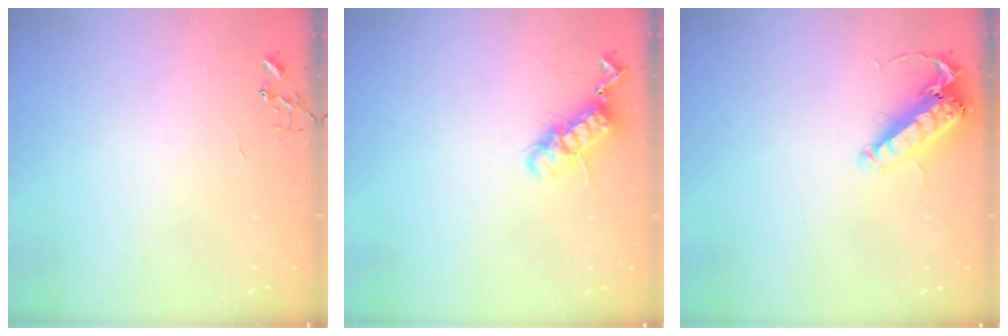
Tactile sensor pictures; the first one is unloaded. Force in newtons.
{"total": 11.8, "press": 11.8, "slide": 1.2}
{"total": 14.4, "press": 14.2, "slide": 2.0}